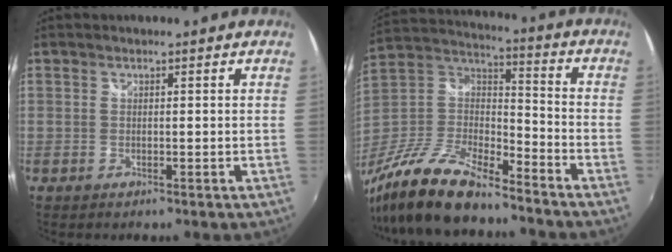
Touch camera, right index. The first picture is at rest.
{"total": 21.3, "force": [-16.3, 5.9, 12.4], "torque": [-0.269, -0.021, -0.303]}